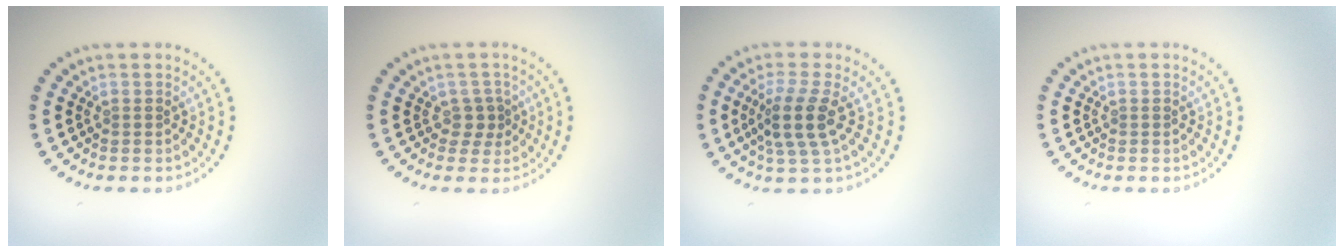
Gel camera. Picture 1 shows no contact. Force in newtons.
{"total": 1.4, "press": 1.1, "slide": 0.8}
{"total": 3.5, "press": 2.7, "slide": 2.2}
{"total": 0.0}